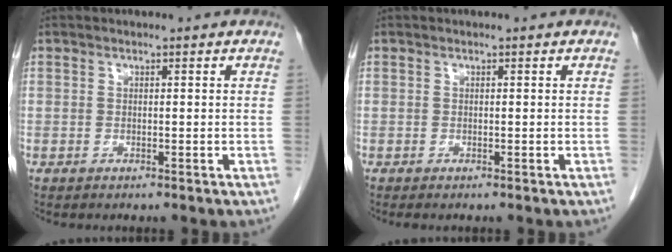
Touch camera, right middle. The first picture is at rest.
{"total": 0.0}